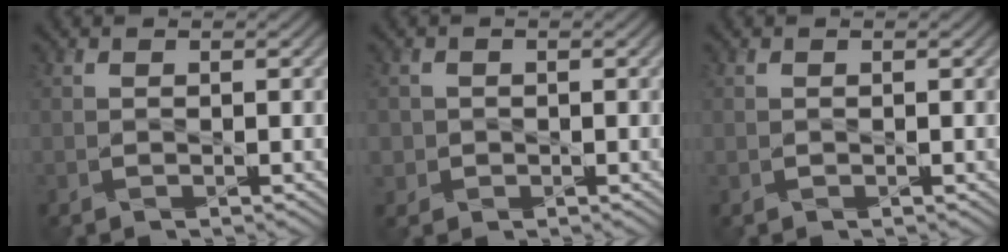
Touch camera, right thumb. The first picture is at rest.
{"total": 1.8, "force": [-0.3, 1.8, 0.0], "torque": [-0.002, -0.007, -0.007]}
{"total": 0.0}